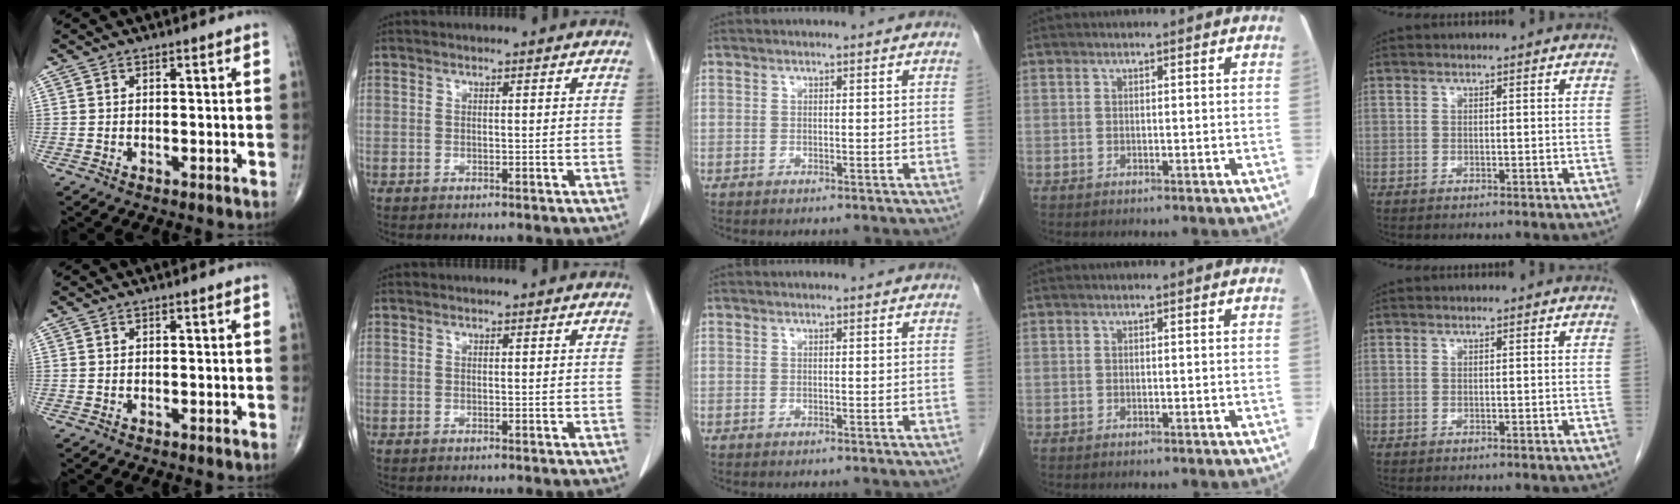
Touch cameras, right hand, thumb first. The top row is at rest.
{}